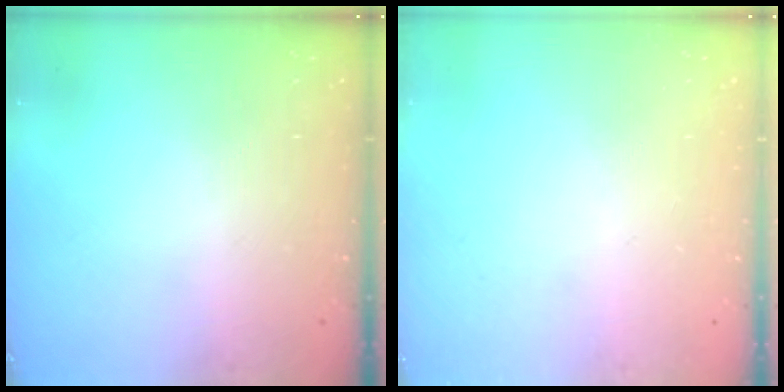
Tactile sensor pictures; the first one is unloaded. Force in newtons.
{"total": 0.0}